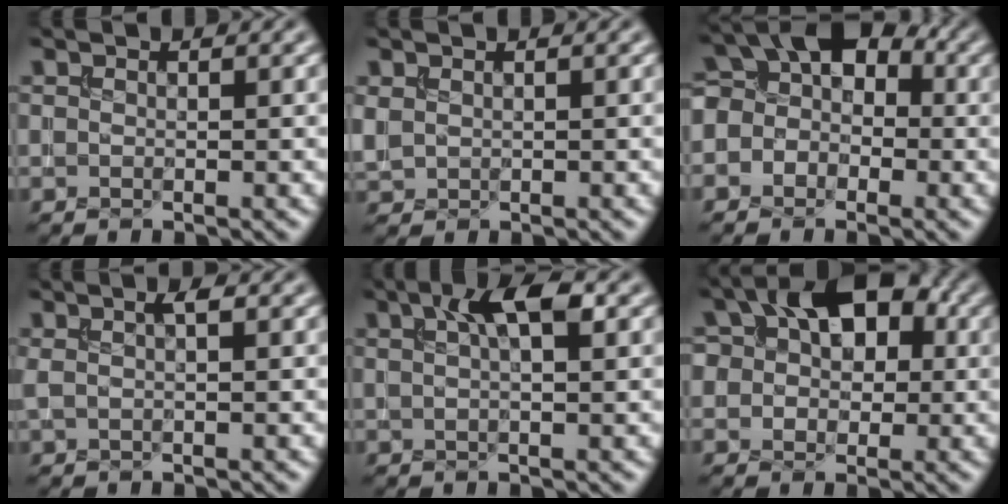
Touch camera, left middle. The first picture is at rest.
{"total": 1.0, "force": [0.3, 0.8, 0.4], "torque": [-0.008, 0.000, 0.017]}
{"total": 6.0, "force": [-0.8, 5.0, 3.3], "torque": [-0.026, 0.032, -0.034]}
{"total": 1.7, "force": [0.5, 0.4, 1.6], "torque": [-0.024, 0.006, 0.010]}
{"total": 4.2, "force": [1.7, 1.2, 3.7], "torque": [-0.057, 0.008, 0.029]}
{"total": 8.4, "force": [2.2, 5.8, 5.7], "torque": [-0.069, 0.029, 0.014]}